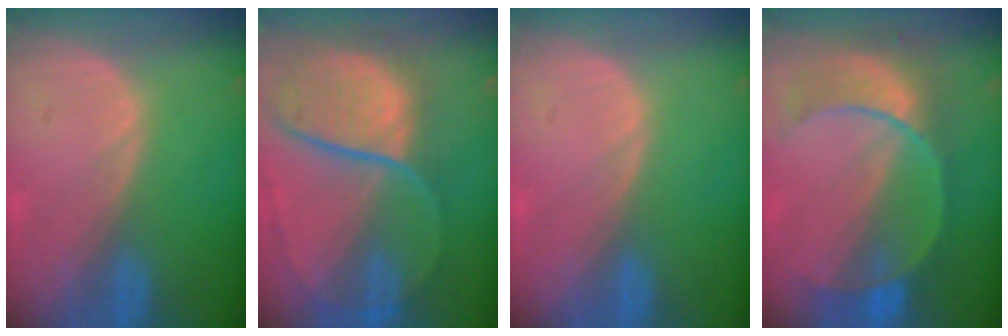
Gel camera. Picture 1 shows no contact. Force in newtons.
{"total": 11.4, "press": 9.4, "slide": 6.4}
{"total": 0.0}
{"total": 8.9, "press": 8.2, "slide": 3.5}